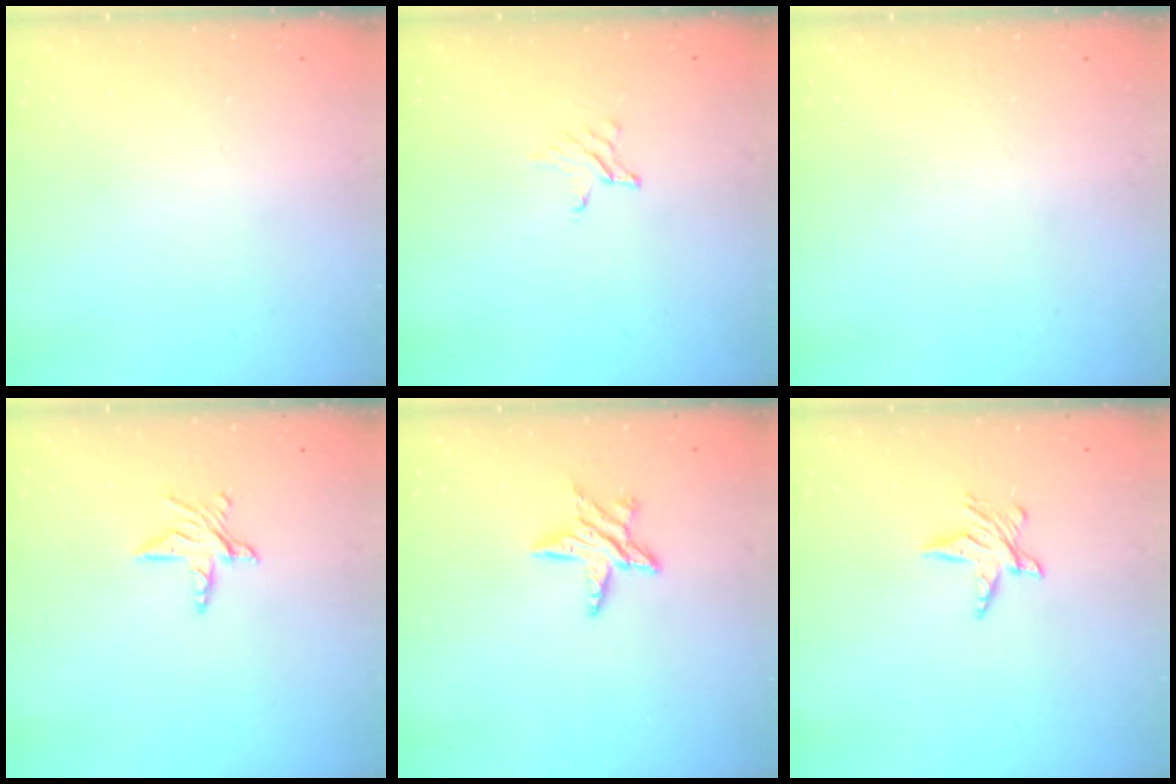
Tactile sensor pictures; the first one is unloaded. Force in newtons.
{"total": 2.5, "press": 2.5, "slide": 0.3}
{"total": 0.0}
{"total": 5.8, "press": 5.8, "slide": 0.2}
{"total": 7.9, "press": 7.9, "slide": 0.5}
{"total": 5.3, "press": 5.2, "slide": 0.7}